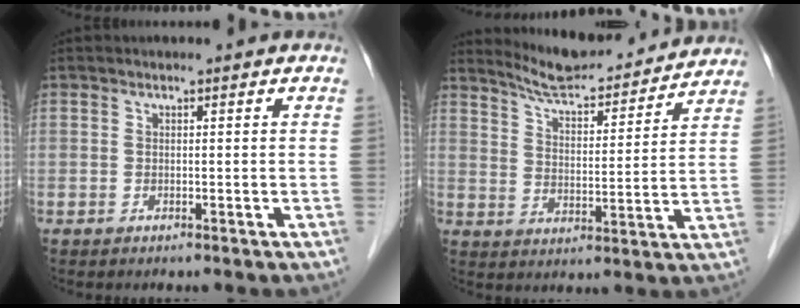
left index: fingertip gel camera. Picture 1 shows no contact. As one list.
[{"total": 14.0, "force": [13.3, 1.7, 3.9], "torque": [-0.060, -0.001, 0.192]}]